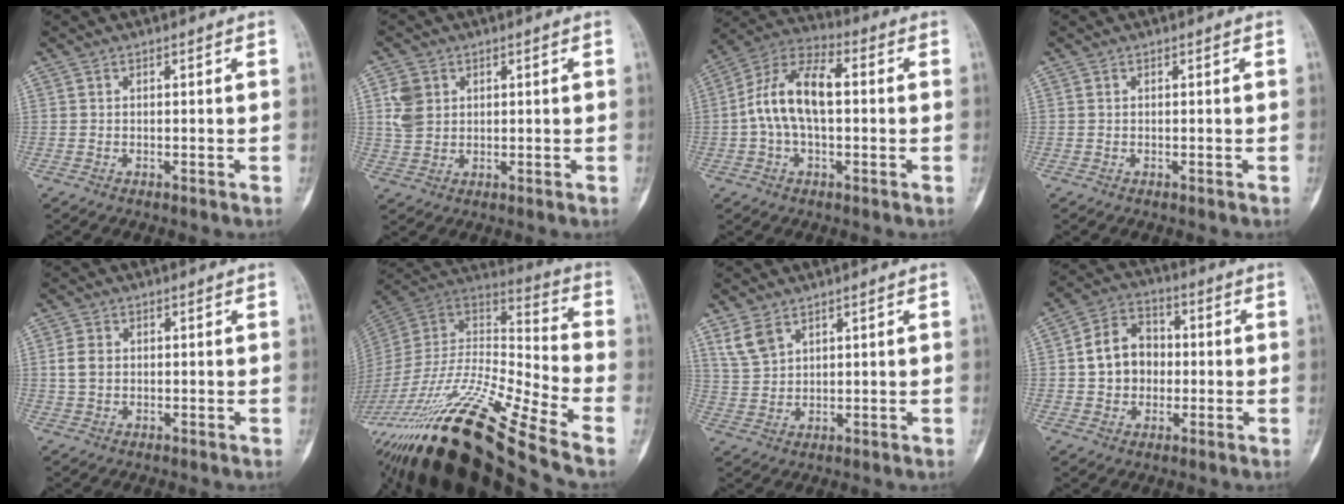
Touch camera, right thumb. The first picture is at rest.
{"total": 5.5, "force": [1.7, 4.4, 2.7], "torque": [-0.037, 0.001, 0.036]}
{"total": 13.5, "force": [0.4, 7.3, 11.3], "torque": [-0.213, 0.037, -0.002]}
{"total": 0.0}
{"total": 3.4, "force": [0.3, 2.6, 2.1], "torque": [-0.039, 0.007, 0.006]}
{"total": 31.4, "force": [-18.7, 6.2, 24.5], "torque": [-0.475, 0.029, -0.332]}
{"total": 5.2, "force": [3.3, 3.1, 2.5], "torque": [-0.043, -0.012, 0.078]}
{"total": 10.6, "force": [0.0, 8.7, 6.1], "torque": [-0.073, 0.024, -0.006]}